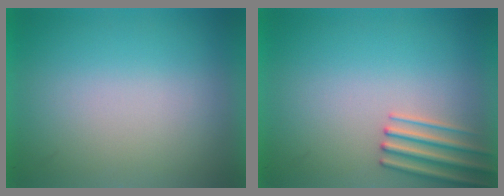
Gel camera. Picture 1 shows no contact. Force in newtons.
{"total": 2.7}